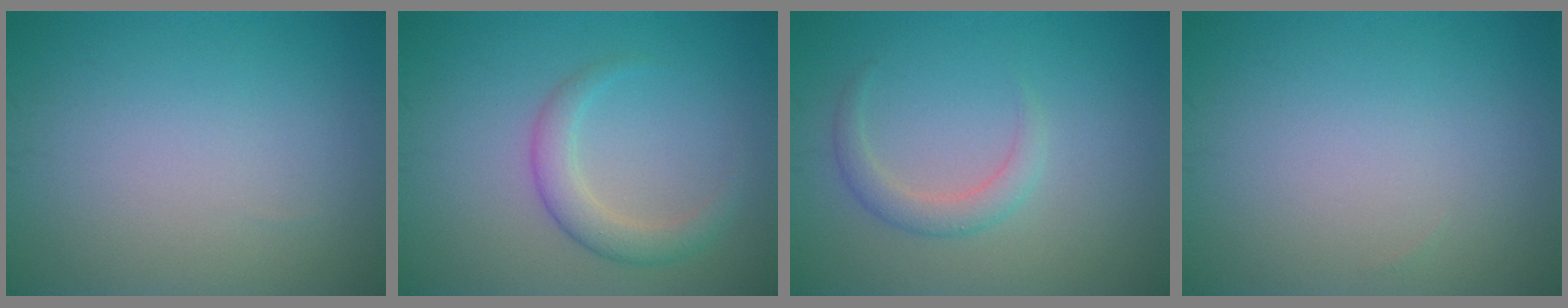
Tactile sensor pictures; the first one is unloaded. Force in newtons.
{"total": 2.8, "press": 2.8, "slide": 0.1}
{"total": 2.1, "press": 2.0, "slide": 0.2}
{"total": 0.0}